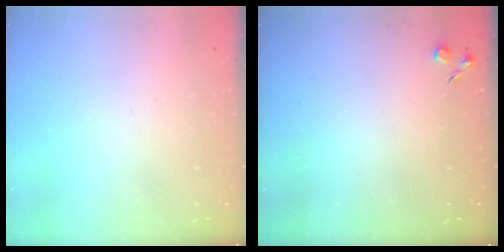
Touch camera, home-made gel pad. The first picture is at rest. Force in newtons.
{"total": 3.6, "press": 3.6, "slide": 0.5}